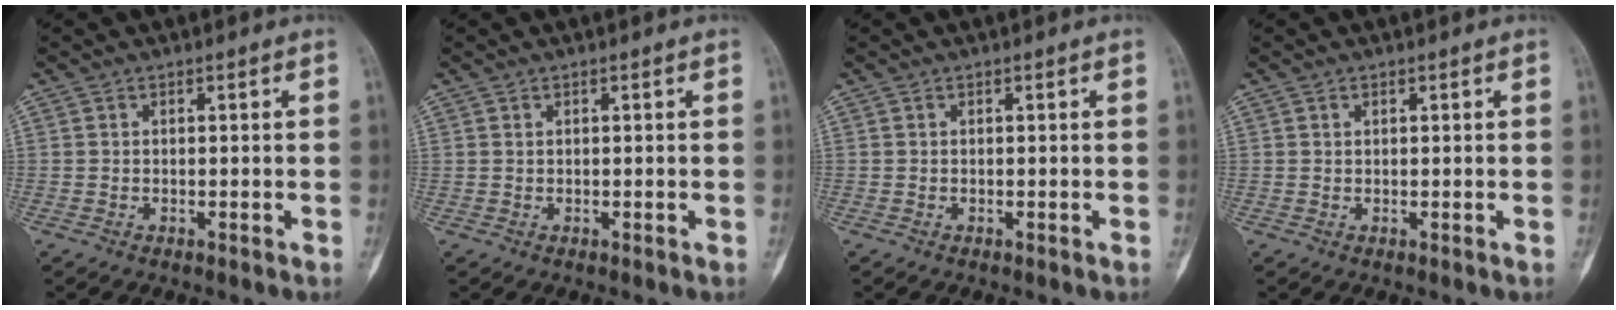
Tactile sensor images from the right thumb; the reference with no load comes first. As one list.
[{"total": 0.0}, {"total": 0.0}, {"total": 0.6, "force": [0.3, 0.4, 0.3], "torque": [-0.003, -0.001, 0.005]}]